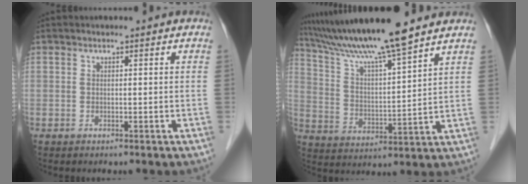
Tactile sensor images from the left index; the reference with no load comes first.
{"total": 14.3, "force": [12.2, -0.8, 7.4], "torque": [-0.138, 0.009, 0.217]}